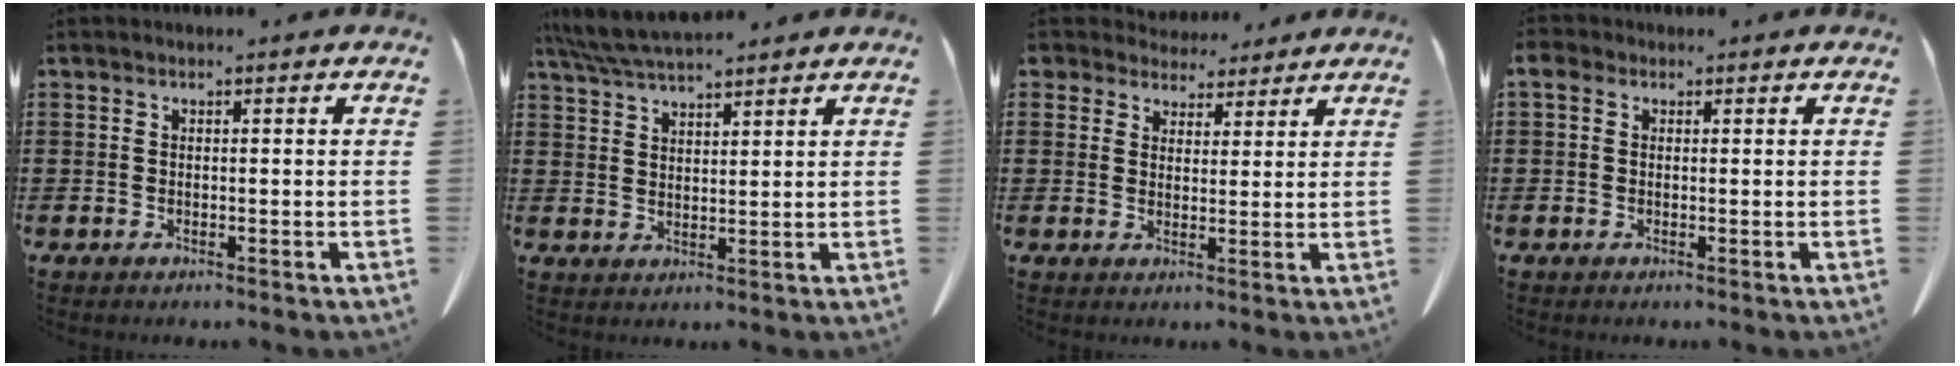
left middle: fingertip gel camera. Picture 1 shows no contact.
{"total": 5.4, "force": [4.8, 0.8, 2.2], "torque": [-0.057, -0.014, 0.091]}
{"total": 4.2, "force": [3.7, 1.9, 0.5], "torque": [-0.025, -0.003, 0.070]}
{"total": 1.3, "force": [0.0, 1.0, 0.8], "torque": [-0.018, 0.006, 0.000]}